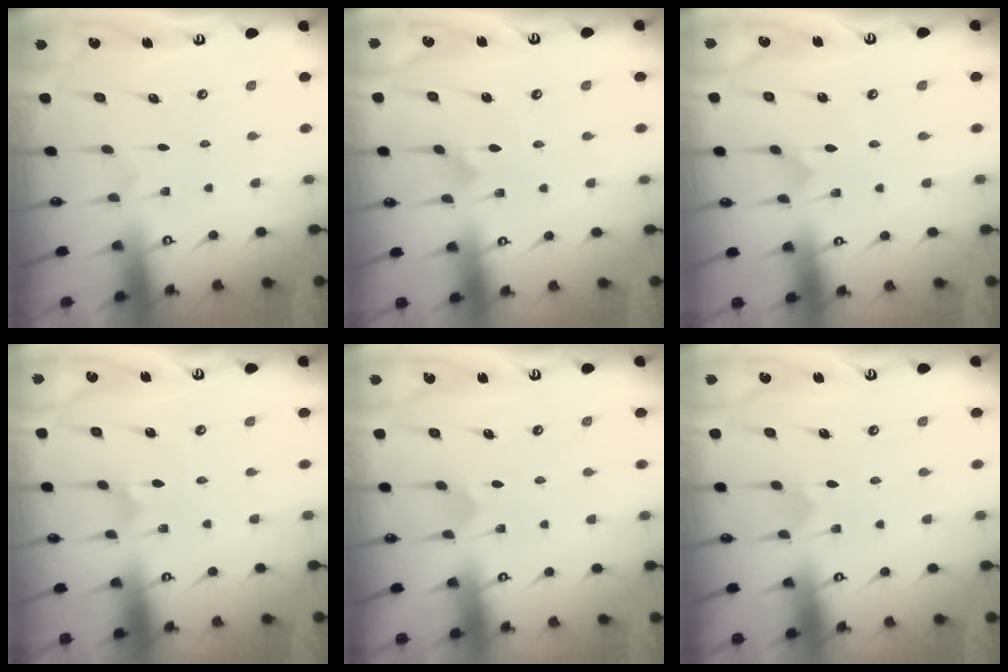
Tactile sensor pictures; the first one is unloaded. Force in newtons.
{"total": 1.7, "press": 1.7, "slide": 0.1}
{"total": 0.0}
{"total": 1.4, "press": 1.4, "slide": 0.1}
{"total": 3.9, "press": 3.9, "slide": 0.3}
{"total": 3.6, "press": 3.6, "slide": 0.6}